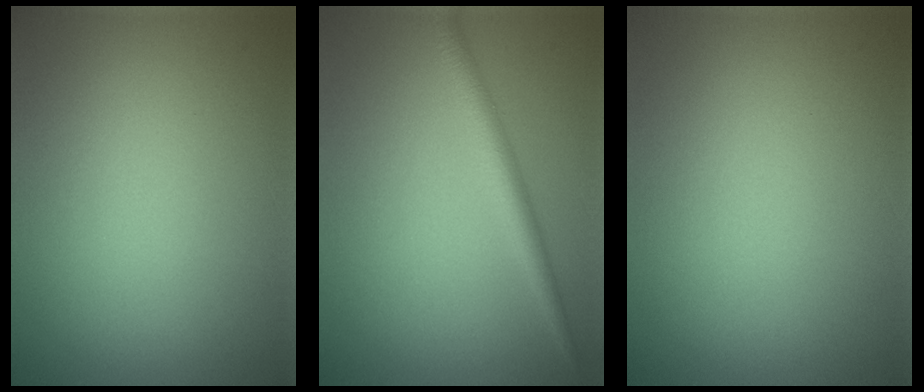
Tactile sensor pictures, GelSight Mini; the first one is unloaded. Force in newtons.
{"total": 2.5, "press": 2.5, "slide": 0.1}
{"total": 0.0}